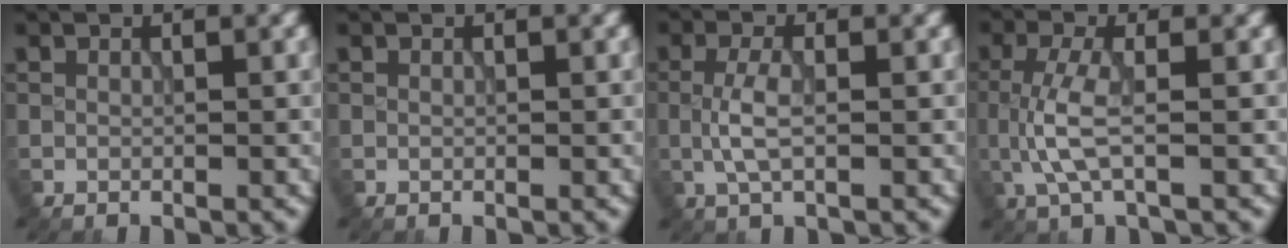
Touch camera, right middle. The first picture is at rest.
{"total": 0.0}
{"total": 2.8, "force": [-0.5, 1.0, 2.6], "torque": [-0.060, 0.002, -0.013]}
{"total": 3.7, "force": [-0.6, 1.0, 3.5], "torque": [-0.086, -0.001, -0.015]}